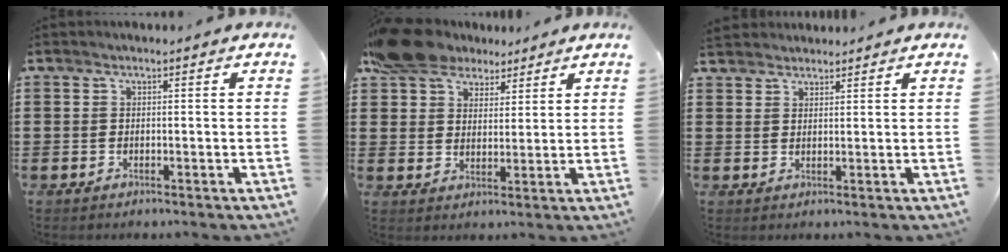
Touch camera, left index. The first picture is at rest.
{"total": 8.9, "force": [7.0, 4.5, 3.2], "torque": [-0.087, 0.000, 0.135]}
{"total": 2.3, "force": [2.2, 0.8, -0.2], "torque": [-0.002, 0.001, 0.043]}